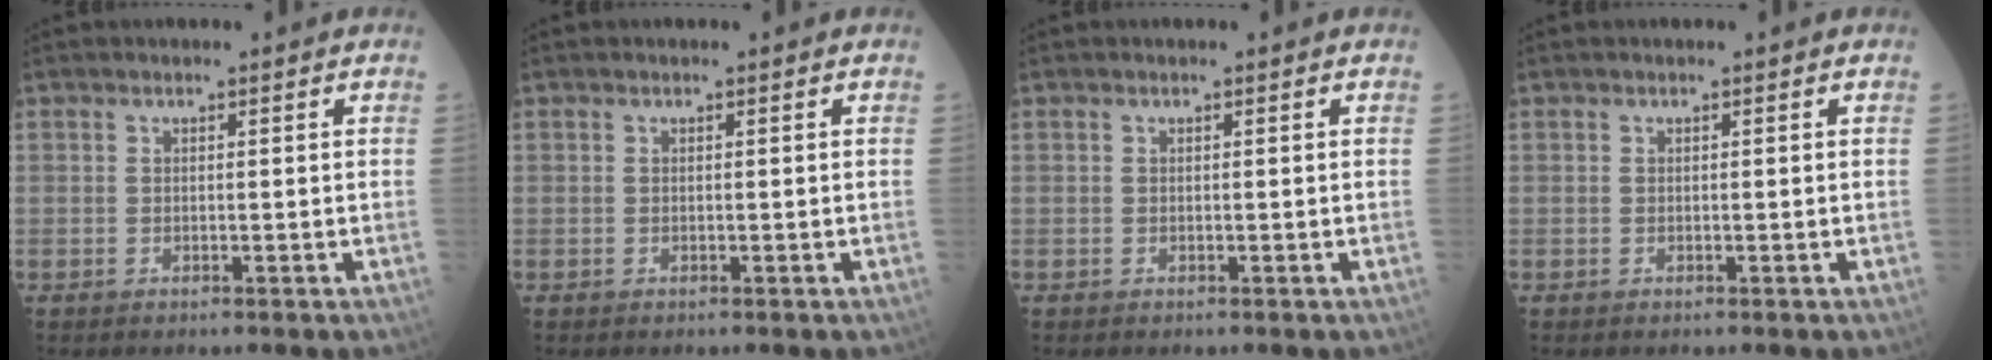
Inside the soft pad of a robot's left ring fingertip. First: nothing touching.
{"total": 0.0}
{"total": 0.0}
{"total": 0.0}